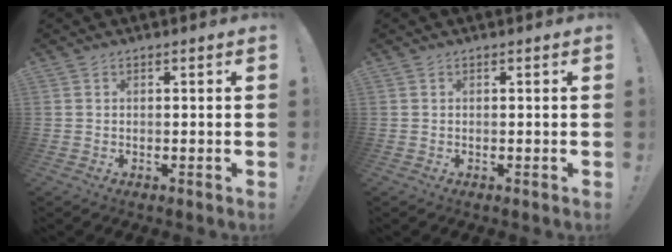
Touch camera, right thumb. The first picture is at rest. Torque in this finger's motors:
{"motor_torque": [0.00, 0.00, 0.00, 0.00, 0.00]}